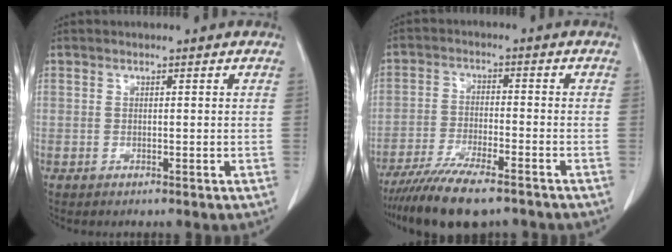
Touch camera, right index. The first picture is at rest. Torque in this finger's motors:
{"motor_torque": [1.10, -1.04, 0.49, 0.14]}